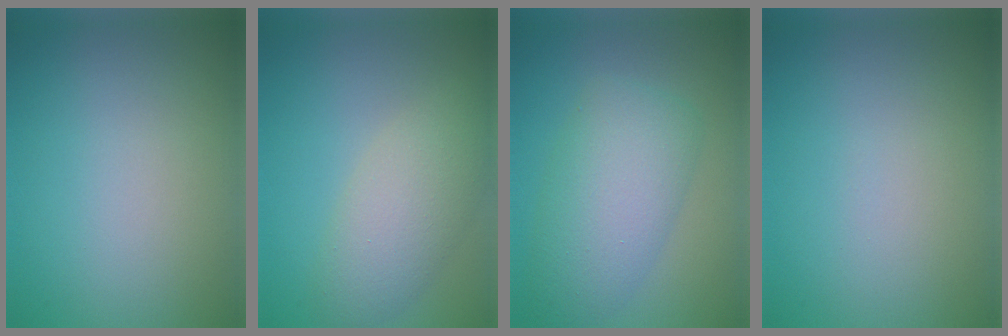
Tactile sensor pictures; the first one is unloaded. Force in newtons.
{"total": 4.9, "press": 4.9, "slide": 0.4}
{"total": 6.7, "press": 6.7, "slide": 0.2}
{"total": 0.0}